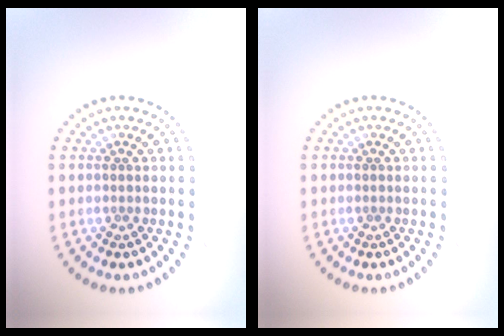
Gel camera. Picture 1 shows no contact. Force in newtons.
{"total": 0.0}